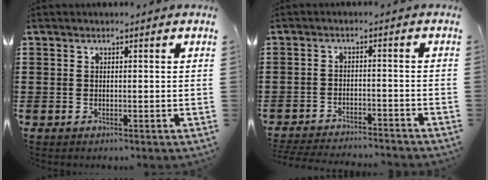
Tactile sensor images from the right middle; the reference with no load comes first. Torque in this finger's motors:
{"motor_torque": [1.40, -0.73, 0.16, 0.07]}